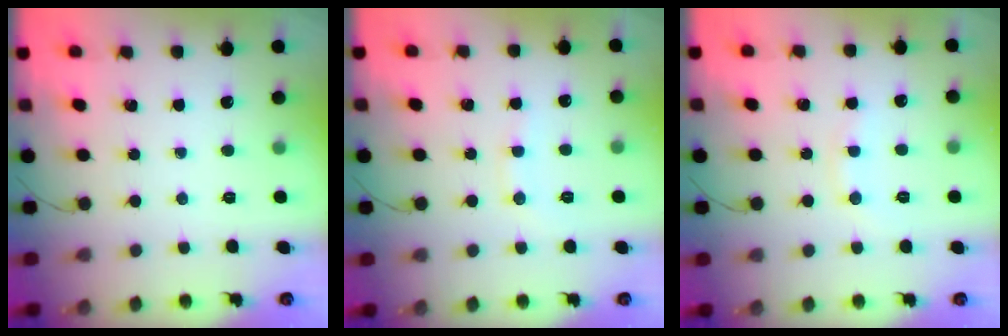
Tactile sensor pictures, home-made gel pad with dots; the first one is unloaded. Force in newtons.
{"total": 7.6, "press": 7.5, "slide": 1.1}
{"total": 7.4, "press": 7.2, "slide": 1.4}